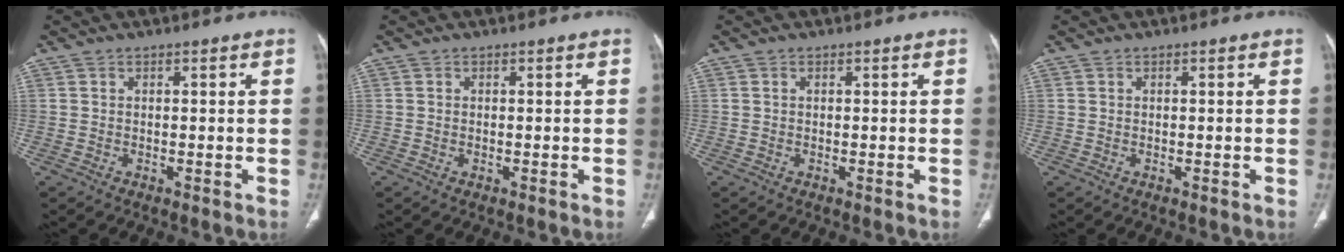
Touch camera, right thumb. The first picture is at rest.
{"total": 0.0}
{"total": 0.0}
{"total": 0.0}